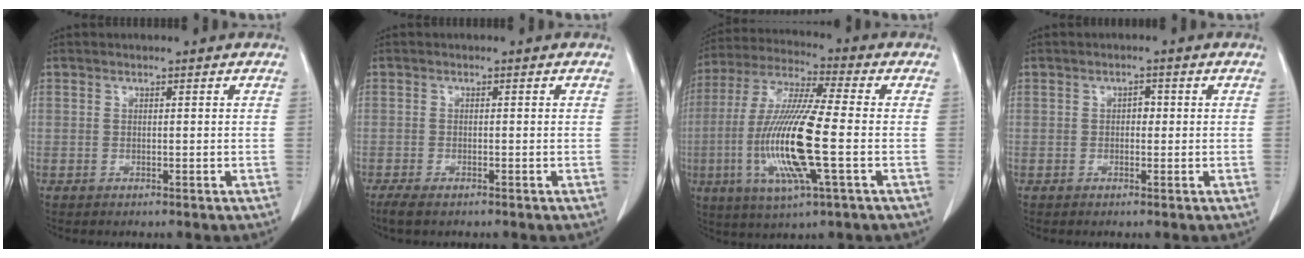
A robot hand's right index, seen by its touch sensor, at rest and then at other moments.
{"total": 3.0, "force": [-2.2, 0.8, 1.8], "torque": [-0.033, -0.008, -0.033]}
{"total": 16.1, "force": [-3.2, 1.1, 15.8], "torque": [-0.330, -0.014, -0.062]}
{"total": 1.4, "force": [0.0, 0.9, 1.0], "torque": [-0.009, 0.005, -0.002]}